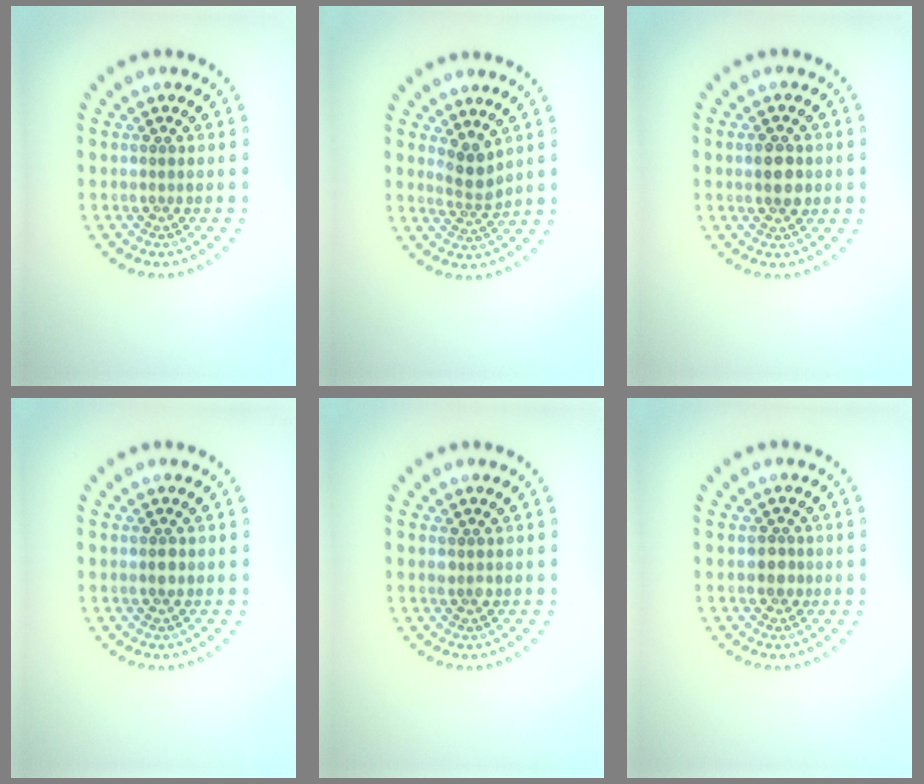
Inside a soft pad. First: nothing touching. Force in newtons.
{"total": 2.0, "press": 1.5, "slide": 1.3}
{"total": 2.7, "press": 2.7, "slide": 0.2}
{"total": 1.1, "press": 1.1, "slide": 0.2}
{"total": 1.2, "press": 1.1, "slide": 0.5}
{"total": 1.6, "press": 1.4, "slide": 0.7}